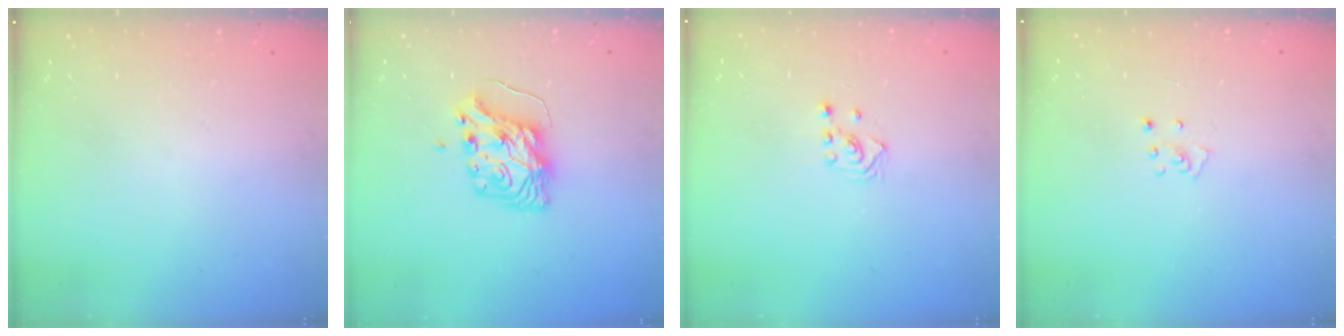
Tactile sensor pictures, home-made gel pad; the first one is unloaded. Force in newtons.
{"total": 8.9, "press": 8.9, "slide": 0.3}
{"total": 2.6, "press": 2.4, "slide": 0.9}
{"total": 3.5, "press": 3.5, "slide": 0.3}